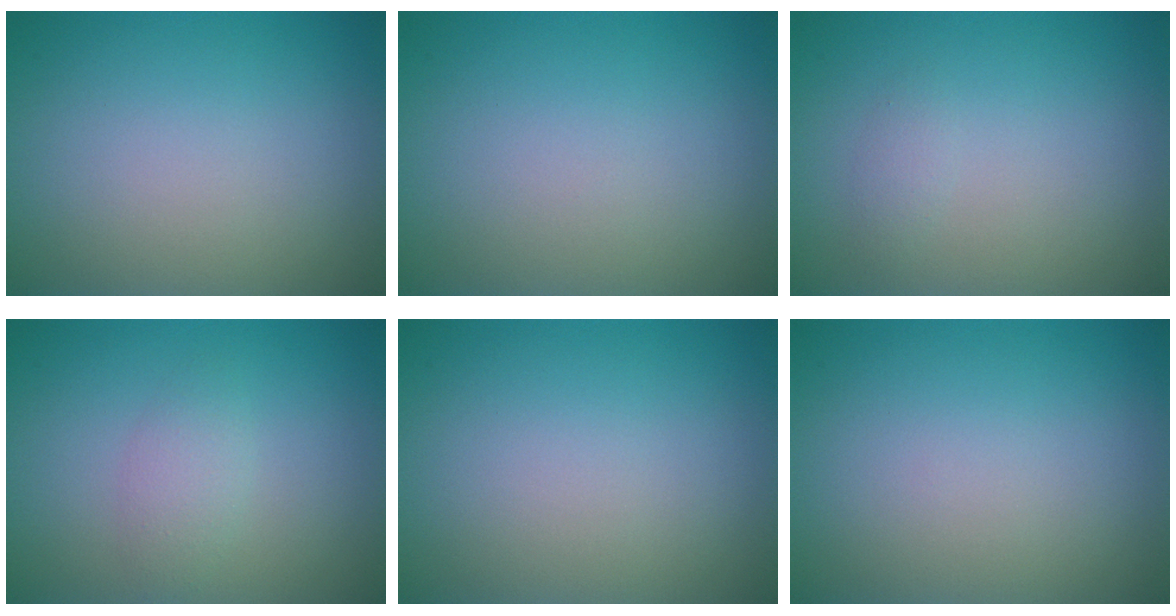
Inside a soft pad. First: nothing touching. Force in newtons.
{"total": 0.0}
{"total": 0.8, "press": 0.8, "slide": 0.1}
{"total": 1.7, "press": 1.7, "slide": 0.0}
{"total": 0.0}
{"total": 0.0}